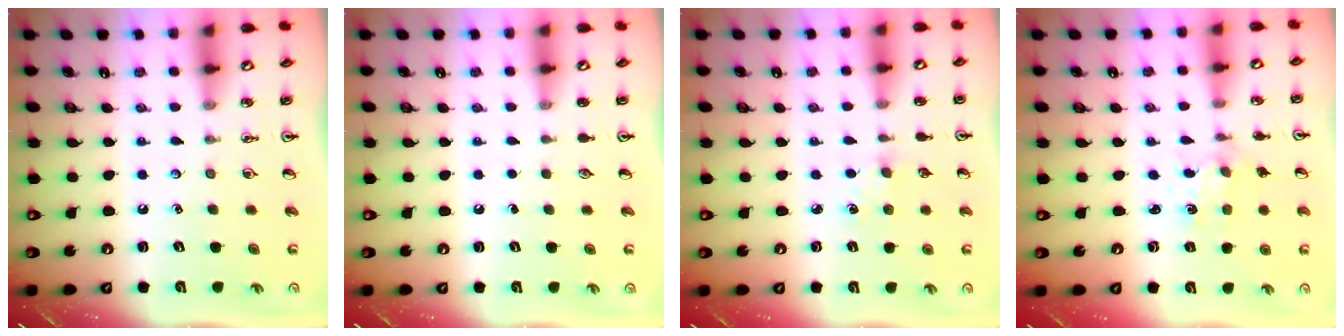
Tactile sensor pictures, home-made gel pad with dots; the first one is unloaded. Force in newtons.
{"total": 0.0}
{"total": 2.7, "press": 2.7, "slide": 0.4}
{"total": 1.7, "press": 1.7, "slide": 0.3}